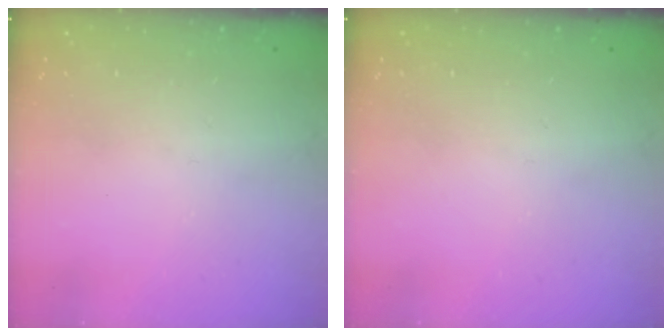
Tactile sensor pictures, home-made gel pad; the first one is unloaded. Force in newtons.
{"total": 0.0}